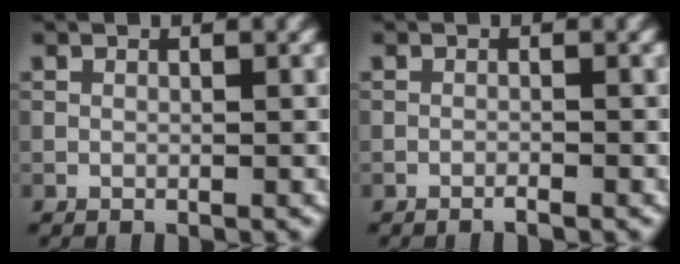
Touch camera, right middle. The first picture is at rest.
{"total": 0.6, "force": [-0.5, 0.0, 0.4], "torque": [-0.004, 0.001, -0.012]}